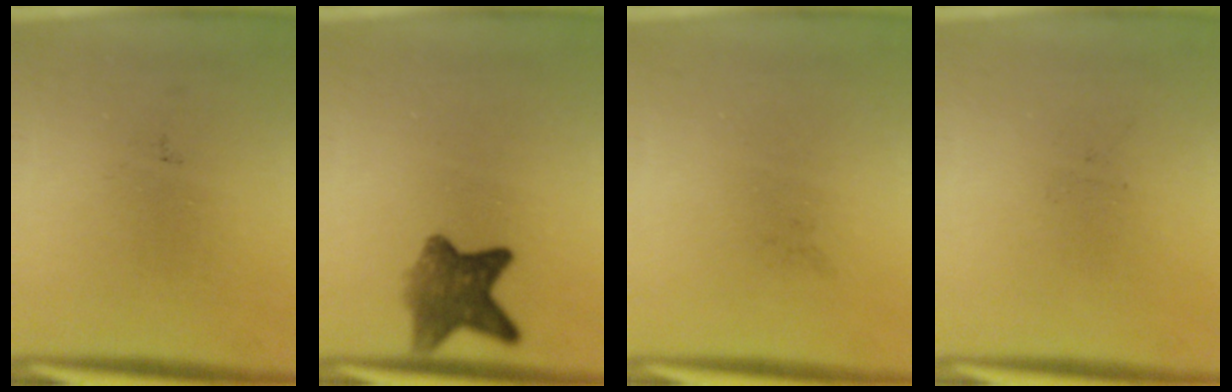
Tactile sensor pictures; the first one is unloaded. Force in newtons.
{"total": 6.6}
{"total": 0.0}
{"total": 0.0}